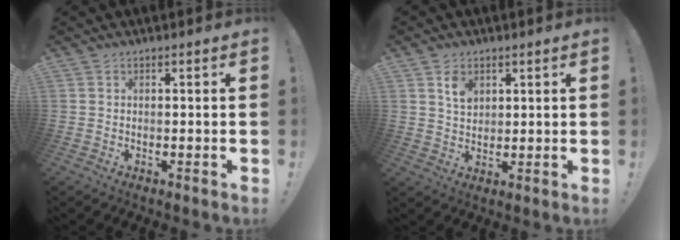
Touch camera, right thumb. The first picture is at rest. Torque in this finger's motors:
{"motor_torque": [0.01, 0.03, 0.57, -0.59, -0.07]}